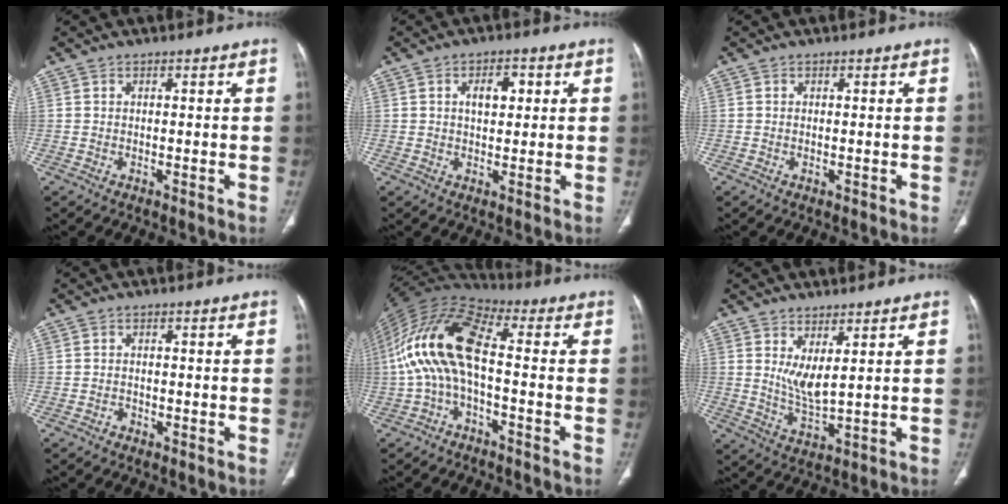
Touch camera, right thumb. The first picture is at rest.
{"total": 4.5, "force": [1.3, 2.6, 3.5], "torque": [-0.045, 0.002, 0.020]}
{"total": 0.0}
{"total": 0.7, "force": [-0.6, 0.5, 0.0], "torque": [0.001, 0.004, -0.012]}
{"total": 14.7, "force": [-1.5, 6.2, 13.2], "torque": [-0.268, 0.047, -0.039]}
{"total": 5.2, "force": [2.3, 1.3, 4.5], "torque": [-0.091, -0.034, 0.055]}